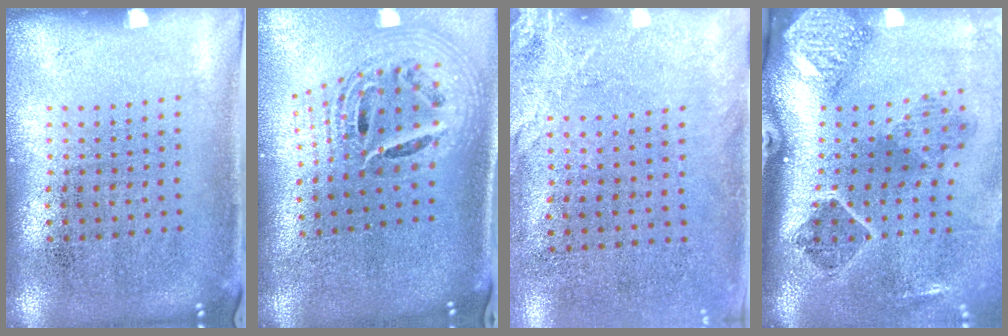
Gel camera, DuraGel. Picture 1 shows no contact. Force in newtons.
{"total": 2.2, "press": 1.6, "slide": 1.5}
{"total": 2.6, "press": 2.1, "slide": 1.6}
{"total": 3.0, "press": 1.9, "slide": 2.3}